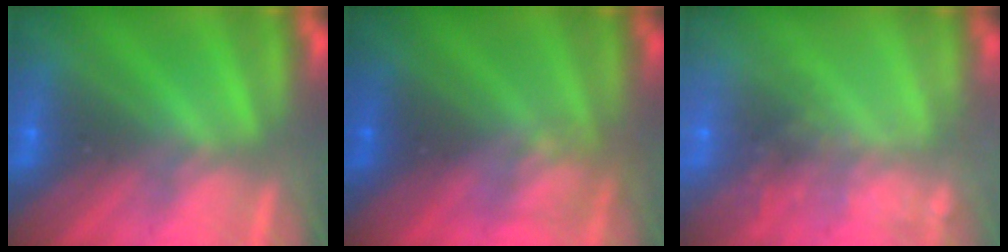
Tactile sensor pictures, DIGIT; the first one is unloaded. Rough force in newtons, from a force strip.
{"total": 2.4}
{"total": 7.8}